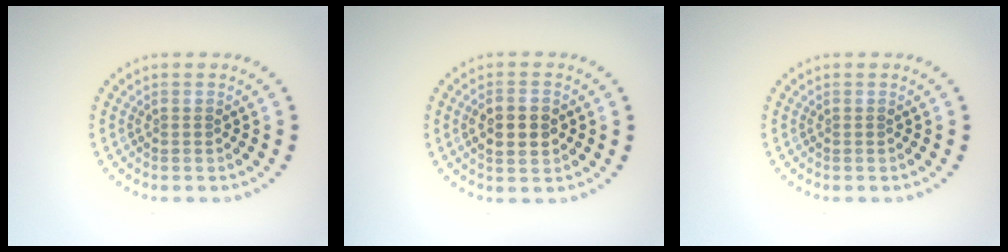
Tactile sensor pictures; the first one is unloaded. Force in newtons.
{"total": 3.2, "press": 3.2, "slide": 0.1}
{"total": 0.0}